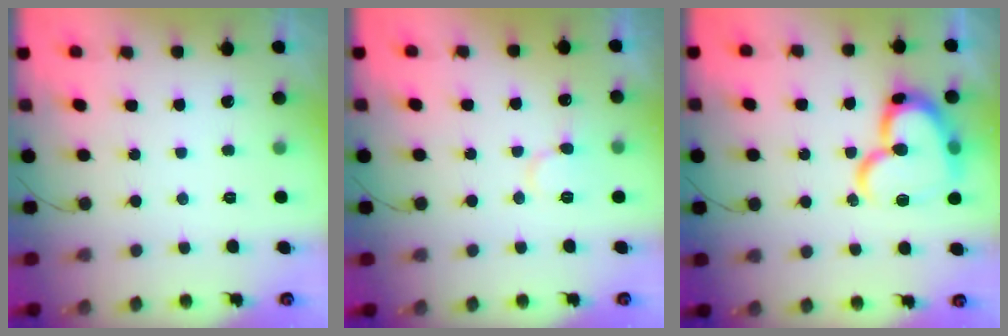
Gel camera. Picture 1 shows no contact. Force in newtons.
{"total": 7.8, "press": 7.7, "slide": 1.2}
{"total": 20.0, "press": 19.9, "slide": 2.5}